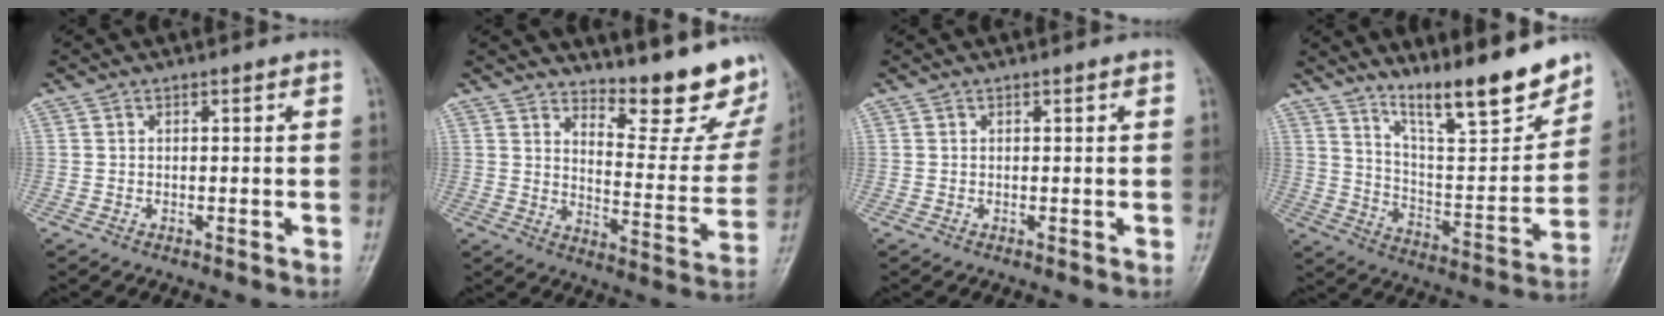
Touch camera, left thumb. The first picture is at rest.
{"total": 15.4, "force": [12.9, 3.9, 7.5], "torque": [-0.065, -0.126, 0.170]}
{"total": 0.0}
{"total": 16.9, "force": [13.3, 2.9, 10.1], "torque": [-0.127, -0.087, 0.228]}